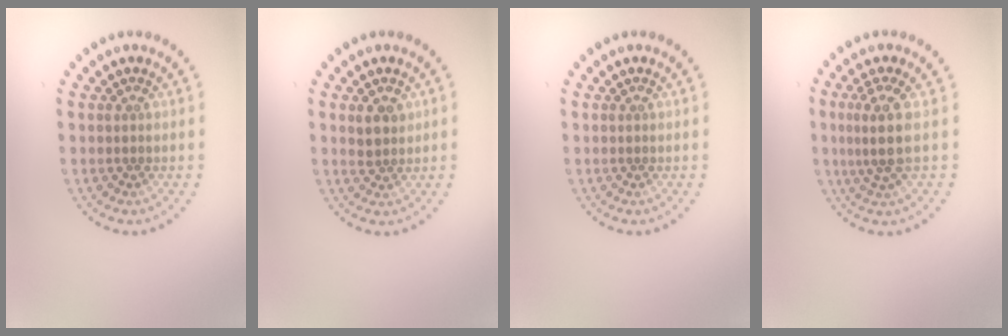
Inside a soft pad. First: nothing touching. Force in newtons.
{"total": 1.9, "press": 1.7, "slide": 0.6}
{"total": 0.0}
{"total": 2.9, "press": 2.2, "slide": 1.9}